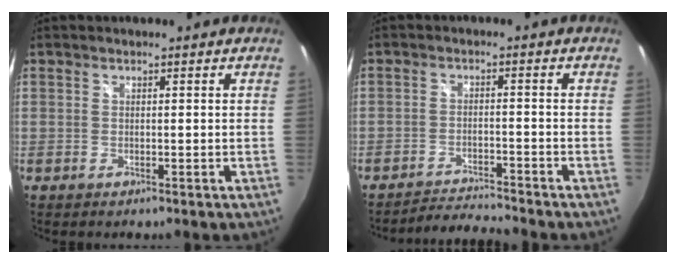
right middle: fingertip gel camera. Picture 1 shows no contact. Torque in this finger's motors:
{"motor_torque": [0.01, -0.04, -0.02, -0.01]}